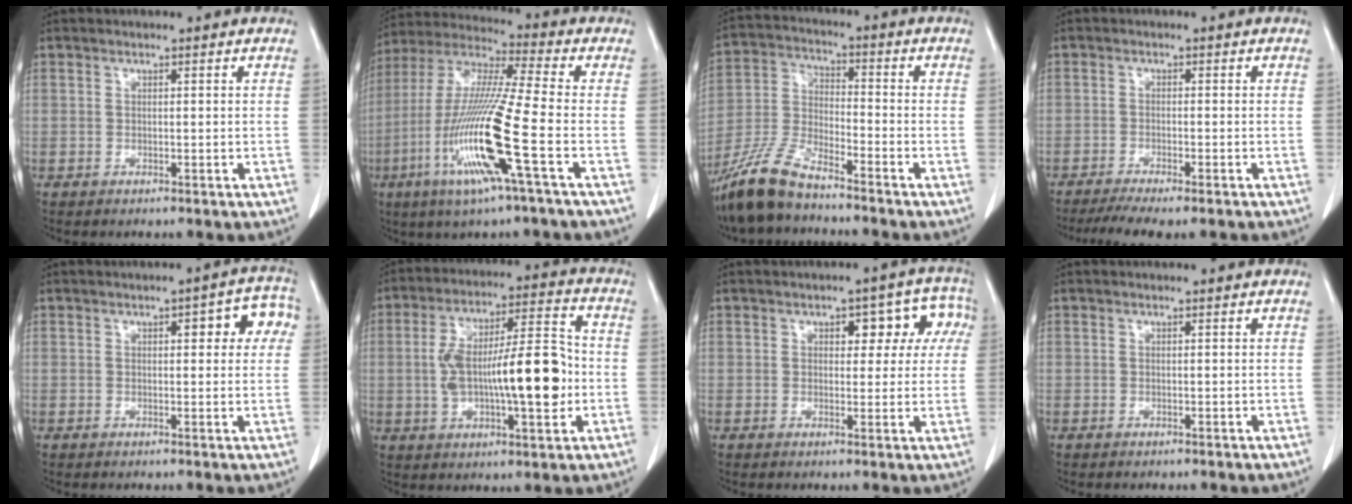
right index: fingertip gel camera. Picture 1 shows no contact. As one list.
[{"total": 17.0, "force": [-5.7, -0.7, 16.0], "torque": [-0.332, -0.022, -0.116]}, {"total": 10.6, "force": [-8.5, 2.0, 5.9], "torque": [-0.132, -0.016, -0.170]}, {"total": 8.4, "force": [-7.0, 0.8, 4.5], "torque": [-0.059, -0.011, -0.108]}, {"total": 6.3, "force": [1.8, 2.2, 5.7], "torque": [-0.055, 0.023, 0.013]}, {"total": 16.1, "force": [-1.5, 4.1, 15.5], "torque": [-0.266, 0.021, -0.016]}, {"total": 7.4, "force": [2.2, 4.1, 5.7], "torque": [-0.047, 0.035, 0.024]}, {"total": 0.0}]